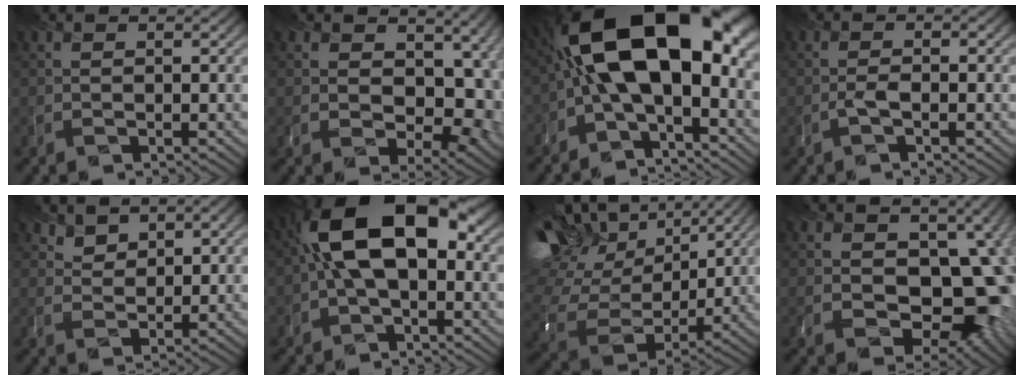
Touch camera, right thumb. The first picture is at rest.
{"total": 9.9, "force": [0.4, 7.3, 6.8], "torque": [-0.108, -0.031, 0.027]}
{"total": 18.1, "force": [1.1, 9.6, 15.3], "torque": [-0.257, 0.015, 0.009]}
{"total": 1.4, "force": [-0.9, 0.1, 1.1], "torque": [-0.023, 0.002, -0.020]}
{"total": 2.7, "force": [2.1, 1.5, 1.0], "torque": [-0.019, -0.010, 0.046]}
{"total": 13.9, "force": [1.6, 7.7, 11.4], "torque": [-0.216, 0.021, 0.020]}
{"total": 15.4, "force": [8.3, 9.5, 8.9], "torque": [-0.226, 0.030, 0.149]}
{"total": 13.7, "force": [-0.4, 9.8, 9.5], "torque": [-0.122, -0.044, 0.003]}